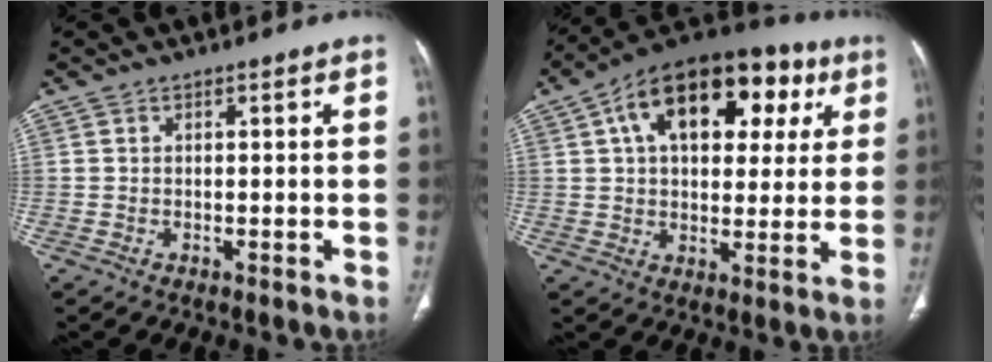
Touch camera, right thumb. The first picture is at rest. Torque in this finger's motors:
{"motor_torque": [0.44, 4.48, 1.46, 0.31, 0.15]}